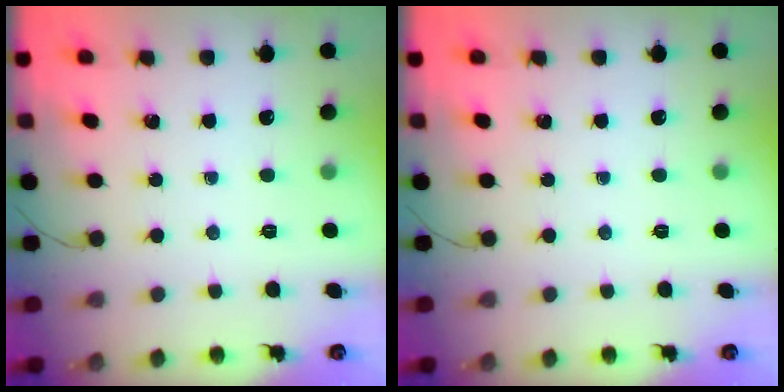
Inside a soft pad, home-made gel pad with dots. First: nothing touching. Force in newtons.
{"total": 0.0}